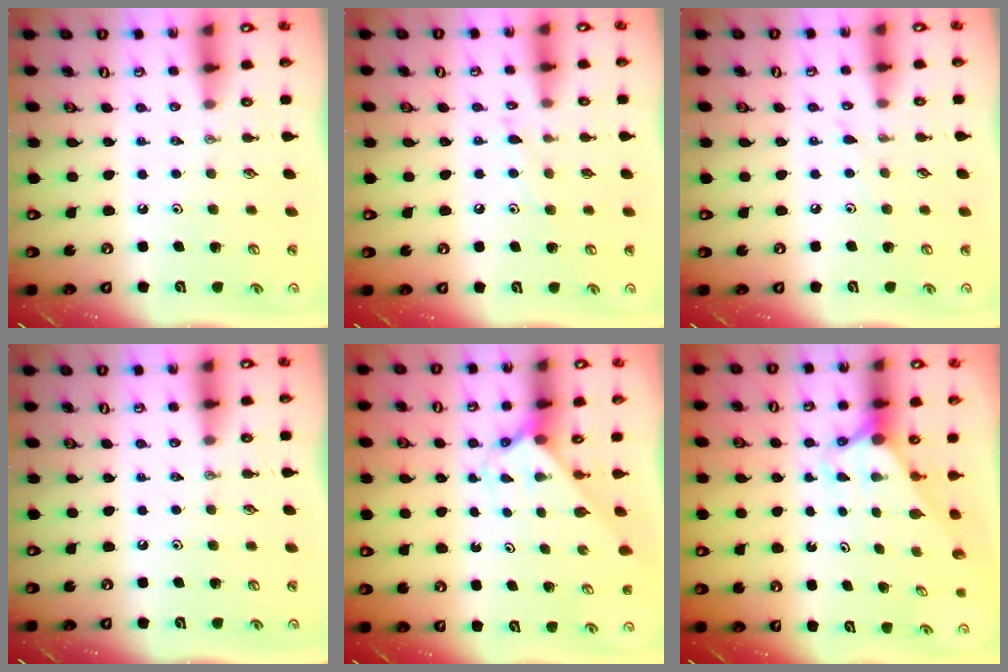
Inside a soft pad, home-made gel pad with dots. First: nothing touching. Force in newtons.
{"total": 5.8, "press": 5.8, "slide": 0.1}
{"total": 3.4, "press": 3.4, "slide": 0.5}
{"total": 0.0}
{"total": 2.2, "press": 2.2, "slide": 0.1}
{"total": 2.8, "press": 2.8, "slide": 0.0}